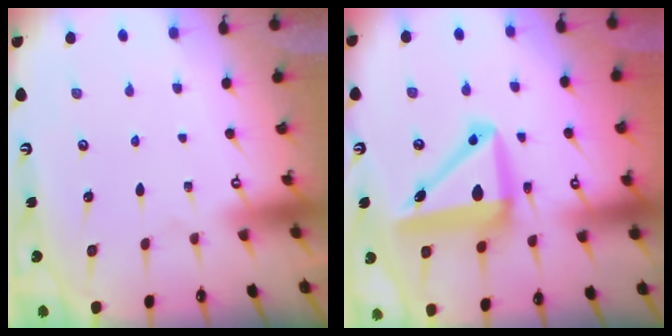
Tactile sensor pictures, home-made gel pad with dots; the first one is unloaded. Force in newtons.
{"total": 13.8, "press": 13.3, "slide": 3.9}